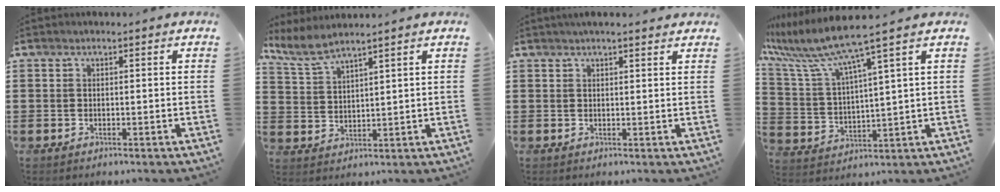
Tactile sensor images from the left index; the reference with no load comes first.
{"total": 4.6, "force": [4.0, 0.4, 2.3], "torque": [-0.057, -0.008, 0.071]}
{"total": 1.7, "force": [1.5, 0.2, 0.8], "torque": [-0.020, 0.003, 0.028]}
{"total": 8.6, "force": [6.7, -0.4, 5.4], "torque": [-0.141, -0.041, 0.107]}